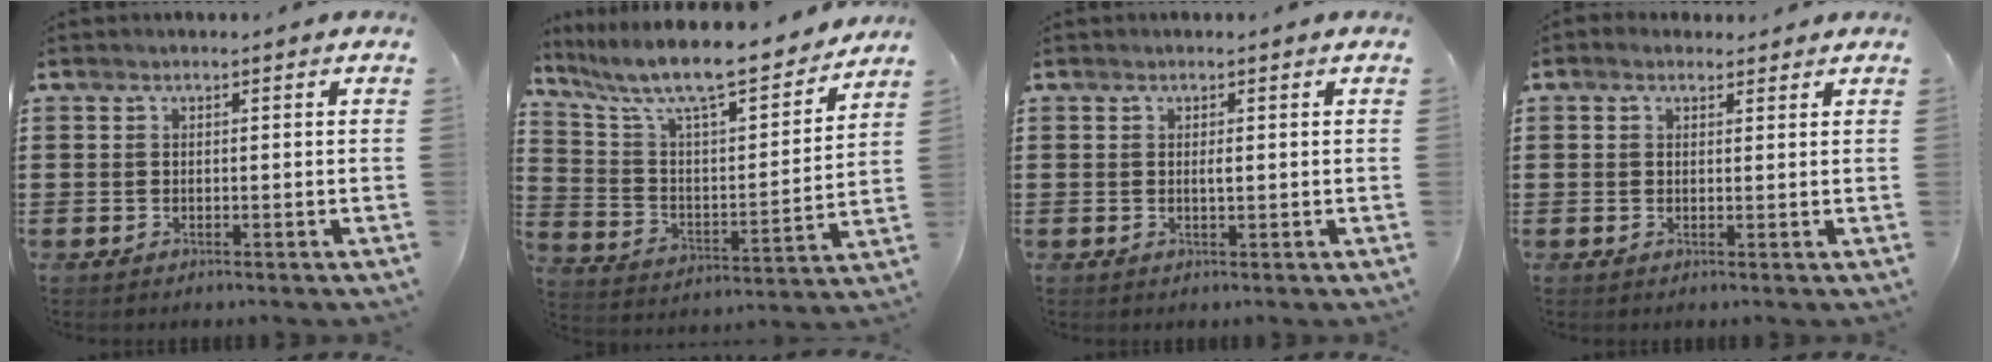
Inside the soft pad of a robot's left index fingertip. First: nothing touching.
{"total": 10.5, "force": [9.0, 1.5, 5.2], "torque": [-0.132, -0.065, 0.148]}
{"total": 1.0, "force": [0.1, 0.2, 1.0], "torque": [-0.020, 0.000, 0.002]}
{"total": 1.4, "force": [1.1, 0.8, 0.3], "torque": [-0.009, 0.007, 0.022]}